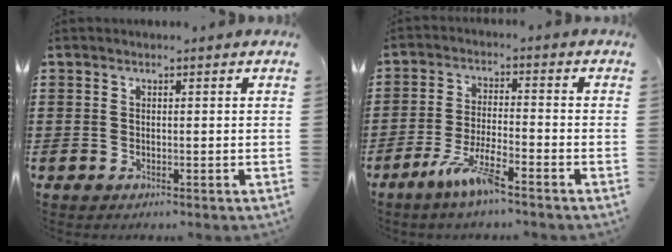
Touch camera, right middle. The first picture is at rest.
{"total": 6.5, "force": [-4.5, 0.7, 4.7], "torque": [-0.100, -0.007, -0.084]}